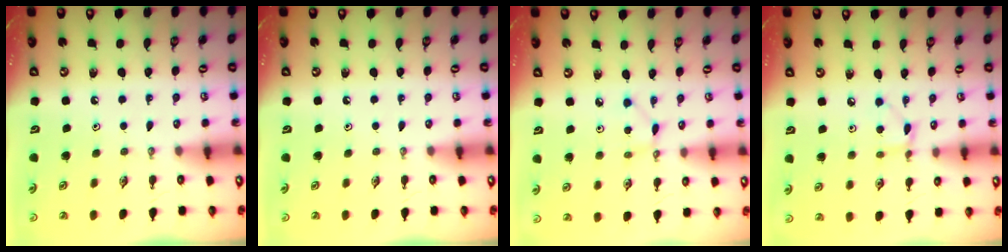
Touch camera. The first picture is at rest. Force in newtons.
{"total": 0.0}
{"total": 2.1, "press": 2.1, "slide": 0.3}
{"total": 4.5, "press": 4.4, "slide": 0.6}